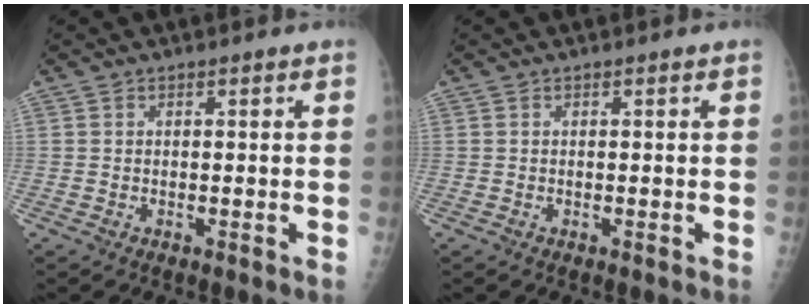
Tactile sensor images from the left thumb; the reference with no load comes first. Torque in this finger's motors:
{"motor_torque": [0.01, 0.01, 0.04, -0.04, 0.00]}